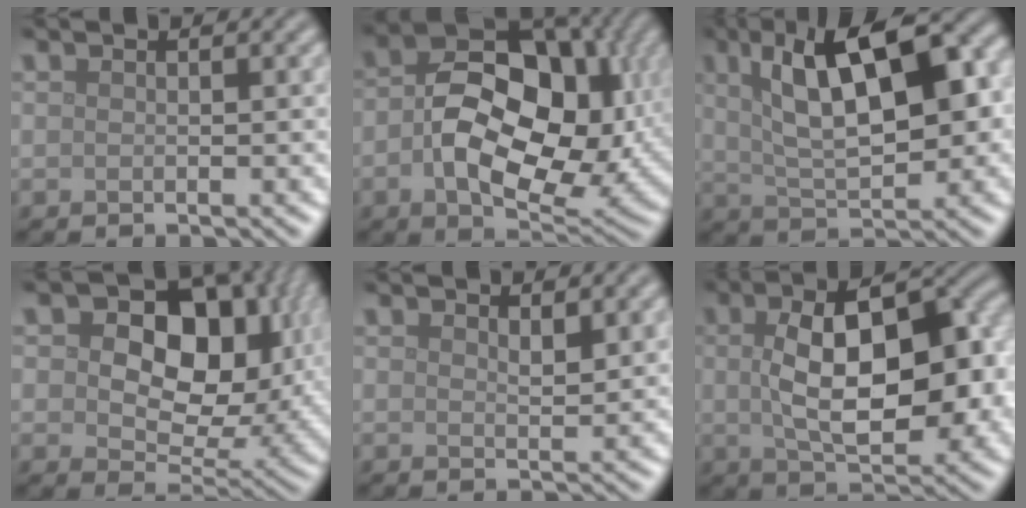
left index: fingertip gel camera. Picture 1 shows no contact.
{"total": 14.0, "force": [-0.1, 8.9, 10.8], "torque": [-0.159, -0.012, 0.008]}
{"total": 11.1, "force": [3.2, 4.5, 9.6], "torque": [-0.147, 0.015, 0.046]}
{"total": 14.0, "force": [3.4, 9.0, 10.2], "torque": [-0.119, 0.006, 0.055]}
{"total": 1.3, "force": [1.0, 0.4, 0.8], "torque": [-0.014, -0.003, 0.018]}
{"total": 10.7, "force": [0.3, 5.2, 9.3], "torque": [-0.137, 0.007, 0.008]}